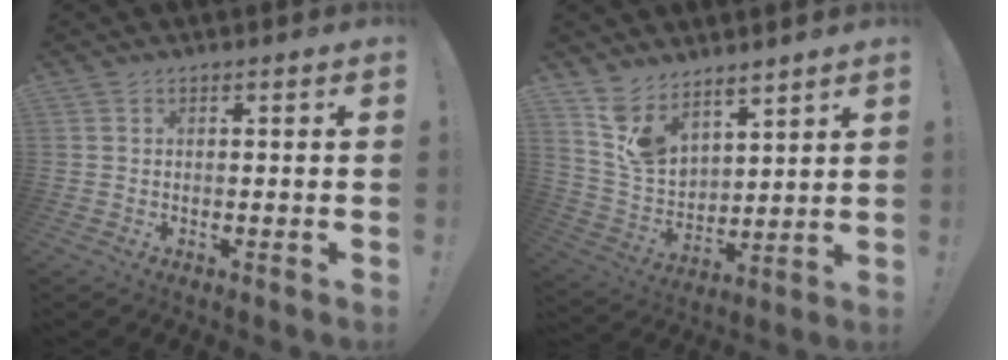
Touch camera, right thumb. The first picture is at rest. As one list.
[{"total": 10.5, "force": [8.9, 5.0, 2.6], "torque": [-0.069, -0.074, 0.174]}]